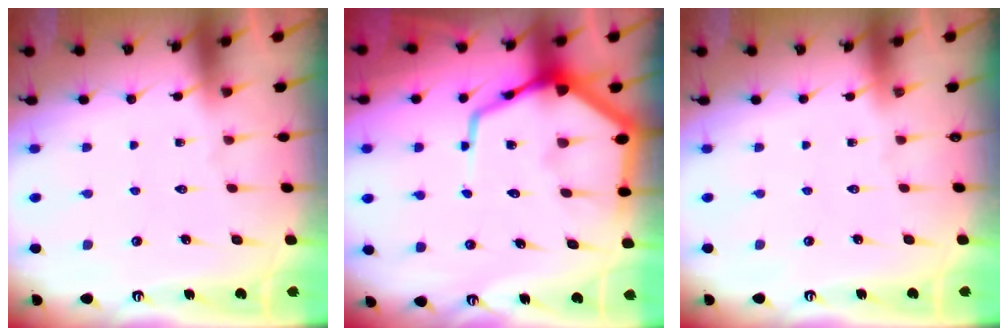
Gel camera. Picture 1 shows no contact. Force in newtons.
{"total": 13.2, "press": 13.1, "slide": 1.5}
{"total": 0.0}